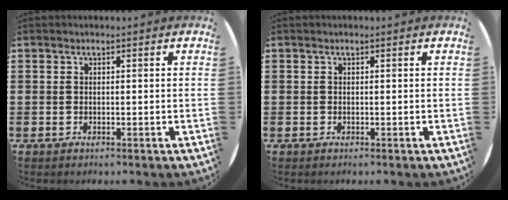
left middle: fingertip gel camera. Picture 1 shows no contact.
{"total": 0.0}